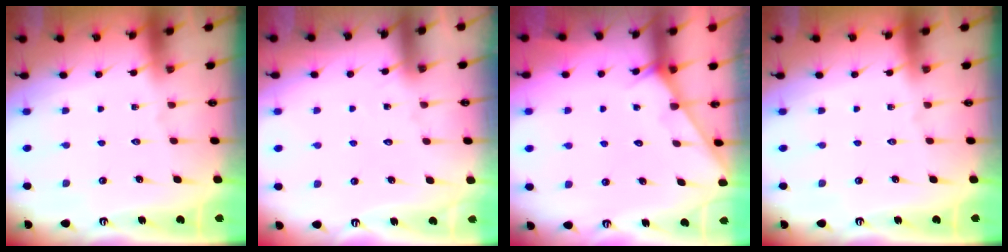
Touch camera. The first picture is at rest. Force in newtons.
{"total": 5.8, "press": 5.8, "slide": 0.5}
{"total": 3.7, "press": 3.7, "slide": 0.3}
{"total": 0.0}